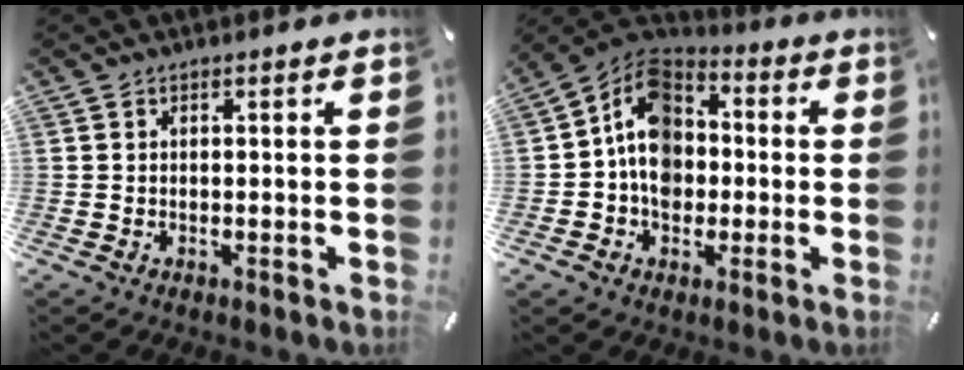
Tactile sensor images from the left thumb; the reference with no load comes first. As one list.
[{"total": 11.1, "force": [-1.0, 9.2, 6.1], "torque": [-0.107, 0.014, -0.021]}]